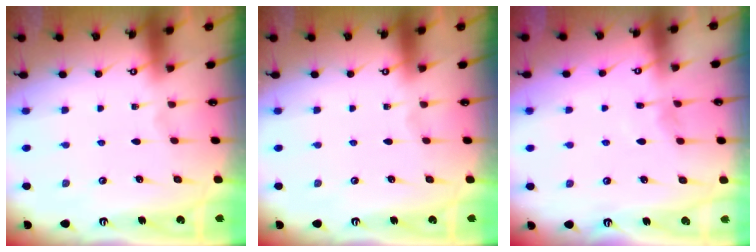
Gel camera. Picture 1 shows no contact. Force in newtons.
{"total": 0.0}
{"total": 5.1, "press": 5.0, "slide": 0.5}